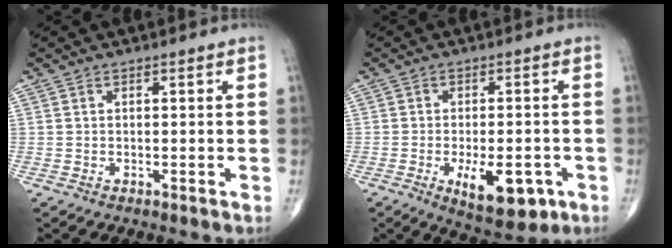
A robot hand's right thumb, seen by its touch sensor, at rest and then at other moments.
{"total": 10.4, "force": [-3.9, 4.5, 8.5], "torque": [-0.111, 0.000, -0.046]}